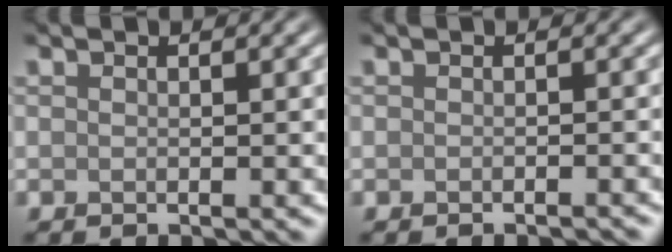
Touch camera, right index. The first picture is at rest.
{"total": 1.0, "force": [-0.9, 0.1, 0.3], "torque": [-0.001, 0.001, -0.011]}